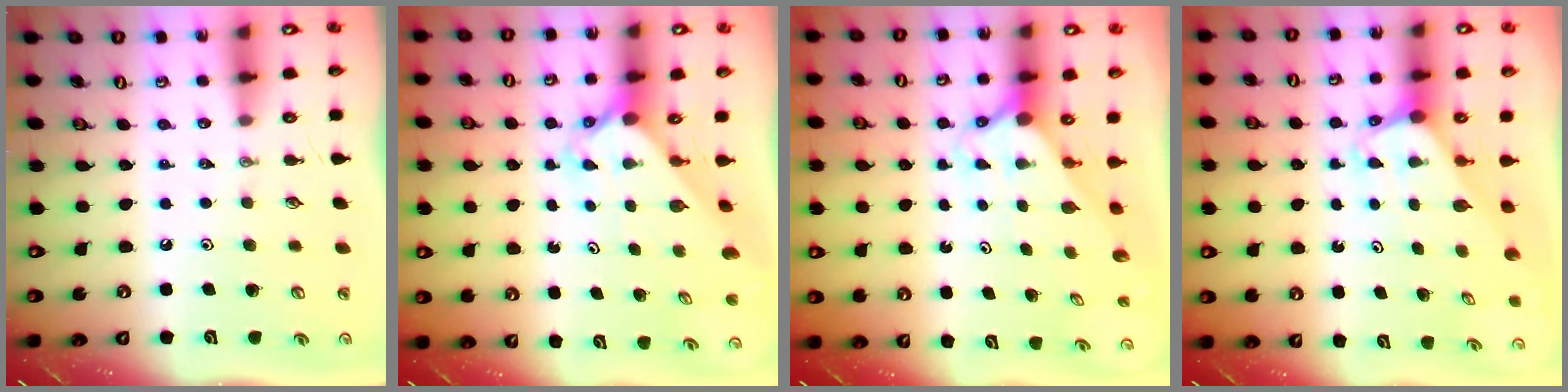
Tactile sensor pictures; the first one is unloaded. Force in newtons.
{"total": 2.4, "press": 2.4, "slide": 0.3}
{"total": 2.1, "press": 2.1, "slide": 0.2}
{"total": 2.0, "press": 2.0, "slide": 0.1}